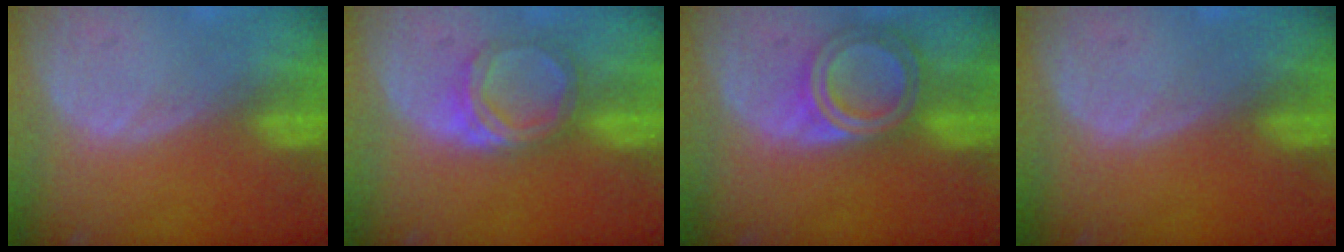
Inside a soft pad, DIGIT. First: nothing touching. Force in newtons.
{"total": 5.4, "press": 4.7, "slide": 2.5}
{"total": 6.7, "press": 6.0, "slide": 3.2}
{"total": 0.0}